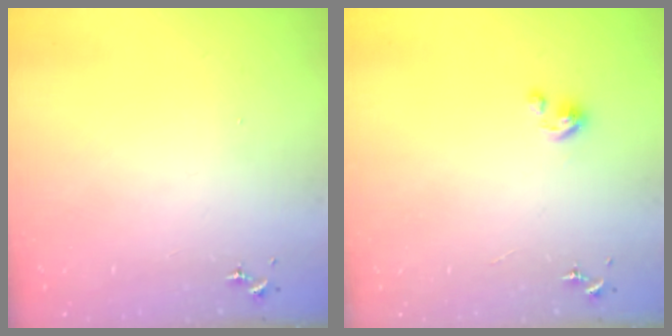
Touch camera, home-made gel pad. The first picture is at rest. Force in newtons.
{"total": 2.4, "press": 2.4, "slide": 0.2}